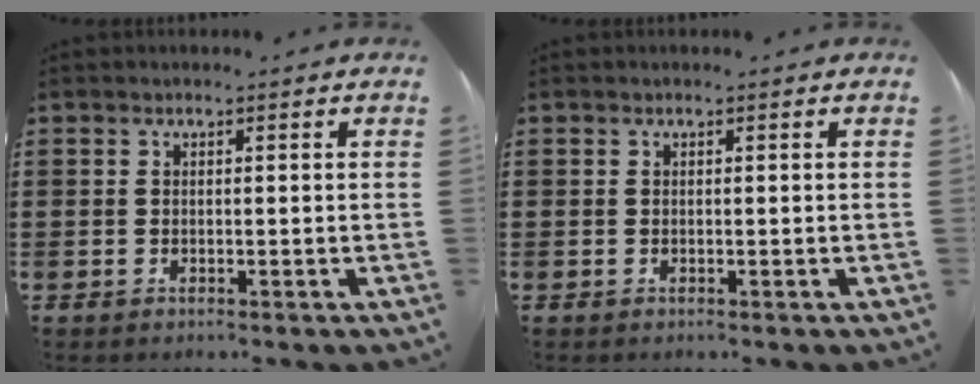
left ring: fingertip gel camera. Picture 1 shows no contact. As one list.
[{"total": 0.0}]